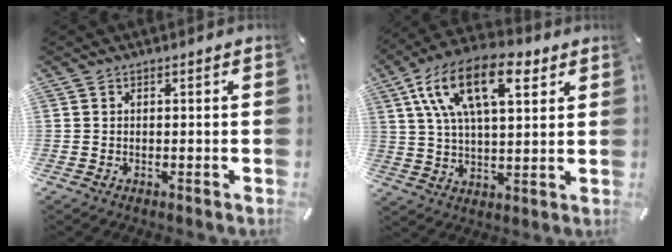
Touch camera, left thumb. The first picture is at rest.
{"total": 18.0, "force": [8.1, 8.8, 13.4], "torque": [-0.262, -0.017, 0.133]}